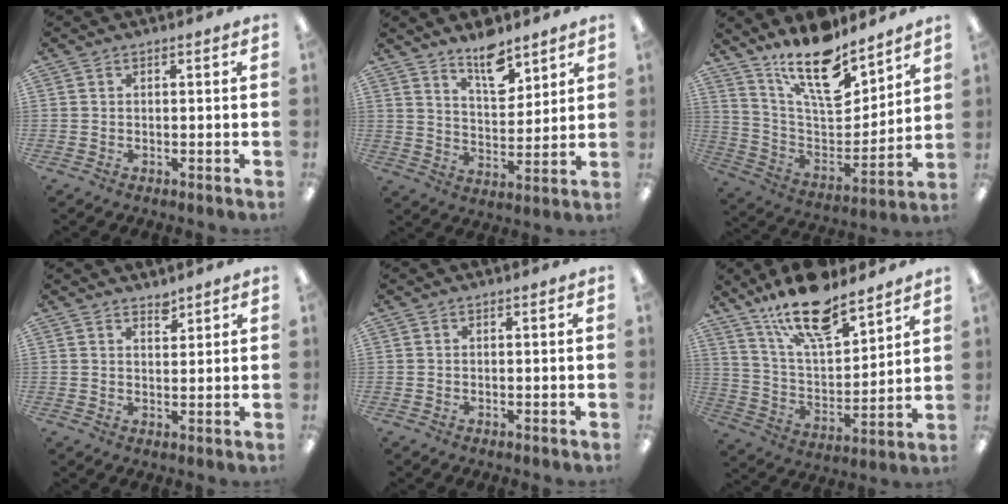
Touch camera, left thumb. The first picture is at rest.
{"total": 10.3, "force": [7.8, 4.4, 5.0], "torque": [-0.065, -0.050, 0.135]}
{"total": 17.4, "force": [13.0, 6.7, 9.4], "torque": [-0.161, -0.087, 0.228]}
{"total": 2.6, "force": [2.4, 0.9, 0.6], "torque": [0.011, -0.019, 0.039]}
{"total": 0.0}
{"total": 18.7, "force": [14.0, 6.6, 10.5], "torque": [-0.189, -0.075, 0.242]}